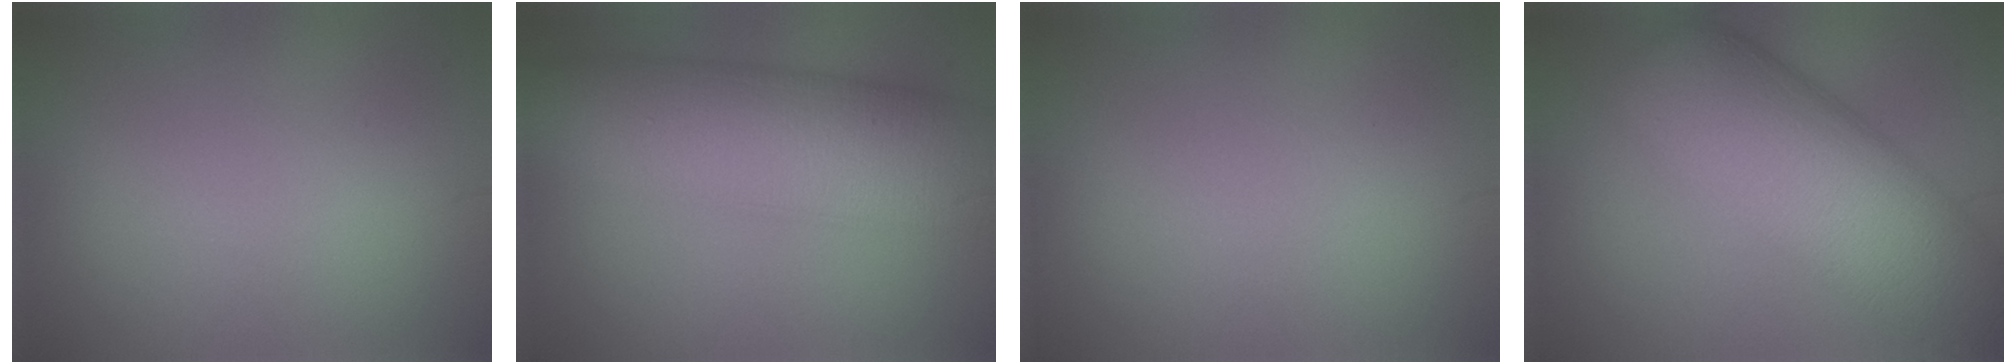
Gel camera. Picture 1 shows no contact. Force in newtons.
{"total": 11.9, "press": 11.9, "slide": 0.0}
{"total": 0.0}
{"total": 11.8, "press": 11.8, "slide": 0.4}